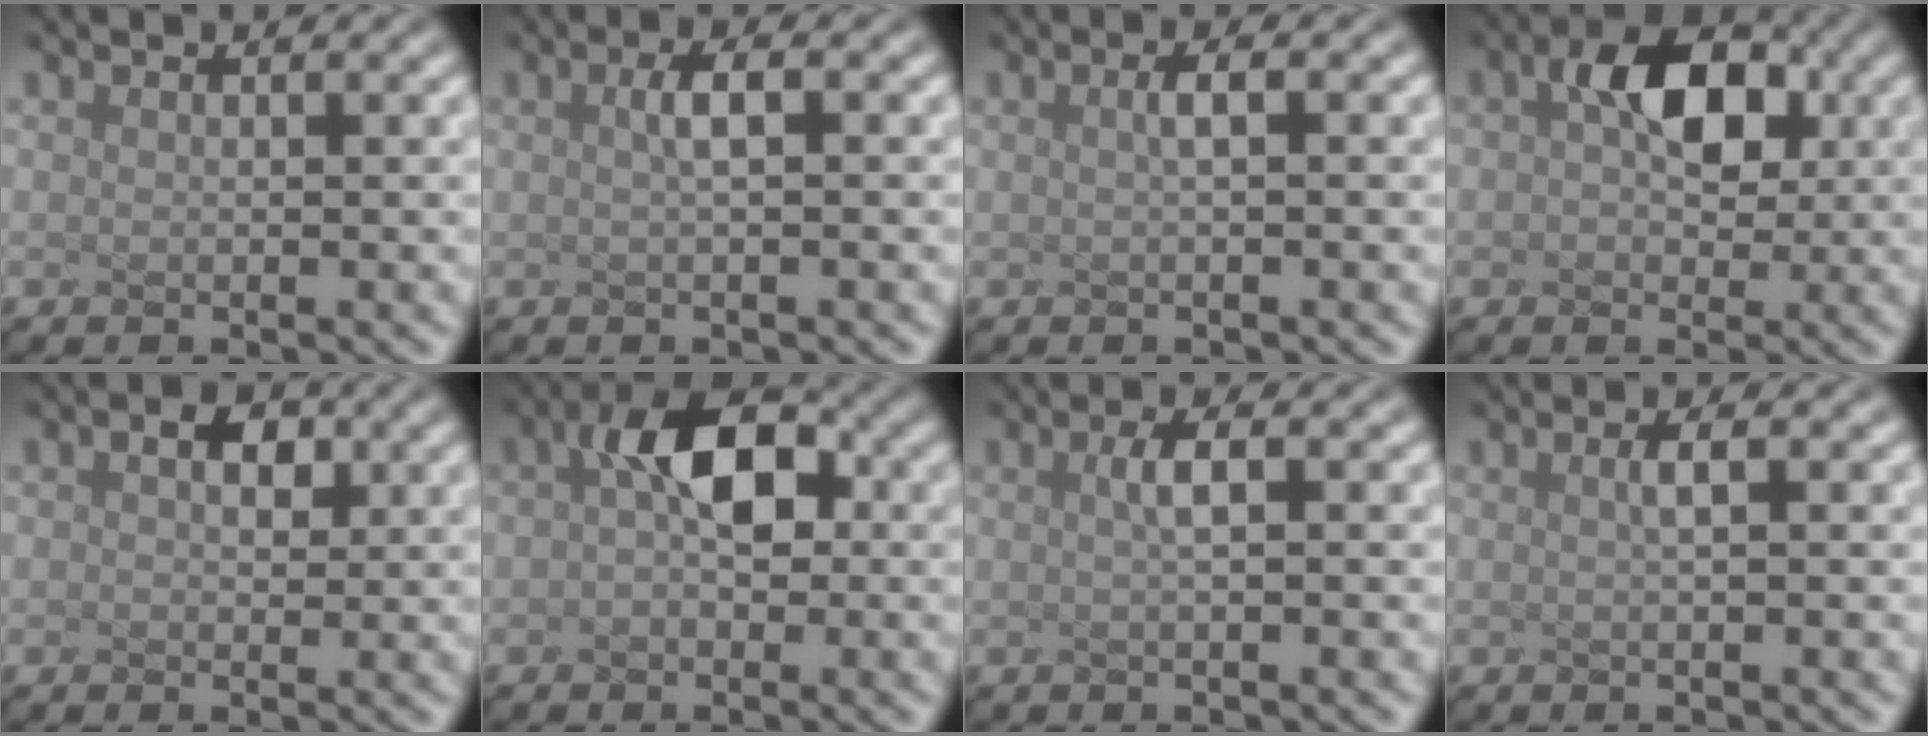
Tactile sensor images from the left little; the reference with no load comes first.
{"total": 1.5, "force": [-1.1, -0.6, 0.8], "torque": [-0.038, -0.002, 0.016]}
{"total": 1.4, "force": [-1.1, -0.7, 0.4], "torque": [-0.032, -0.002, 0.013]}
{"total": 3.4, "force": [0.1, 2.0, 2.7], "torque": [-0.077, -0.001, 0.036]}
{"total": 0.5, "force": [-0.5, -0.1, 0.1], "torque": [-0.026, -0.010, 0.030]}
{"total": 3.5, "force": [-0.5, 1.7, 3.0], "torque": [-0.077, 0.004, 0.022]}
{"total": 1.5, "force": [-1.1, -0.6, 0.8], "torque": [-0.039, -0.003, 0.015]}
{"total": 1.3, "force": [-1.1, -0.7, 0.4], "torque": [-0.032, -0.003, 0.014]}